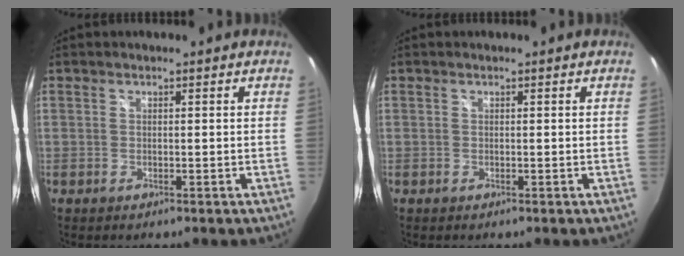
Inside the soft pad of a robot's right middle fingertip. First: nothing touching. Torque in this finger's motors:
{"motor_torque": [-0.03, -0.10, -0.01, 0.00]}